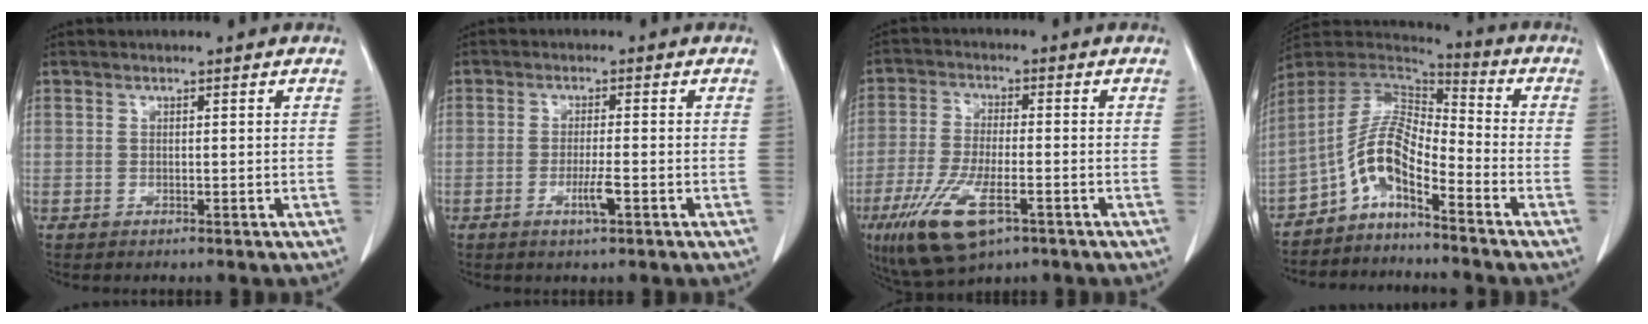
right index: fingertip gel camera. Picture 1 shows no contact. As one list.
[{"total": 3.1, "force": [-1.3, 0.0, 2.8], "torque": [-0.055, -0.004, -0.025]}, {"total": 11.8, "force": [-6.0, 3.6, 9.5], "torque": [-0.194, -0.022, -0.099]}, {"total": 9.1, "force": [-5.3, 2.3, 7.1], "torque": [-0.145, 0.026, -0.102]}]